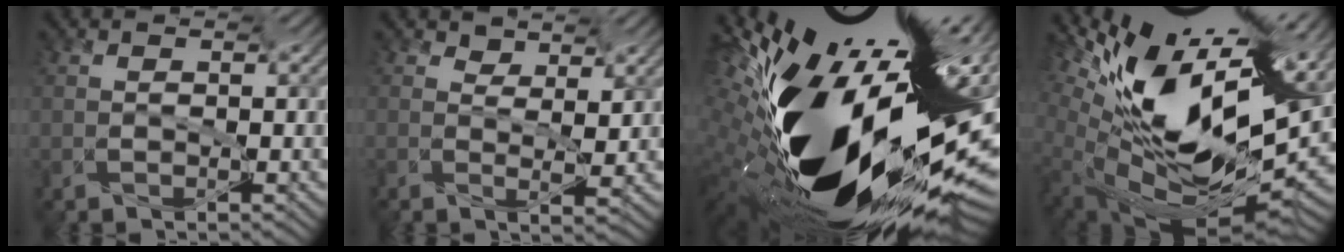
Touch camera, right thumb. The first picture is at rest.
{"total": 1.8, "force": [1.7, 0.2, 0.7], "torque": [-0.011, -0.006, 0.019]}
{"total": 17.8, "force": [-2.5, 6.9, 16.2], "torque": [-0.253, -0.042, -0.038]}
{"total": 14.2, "force": [2.8, 6.2, 12.5], "torque": [-0.212, -0.004, 0.065]}